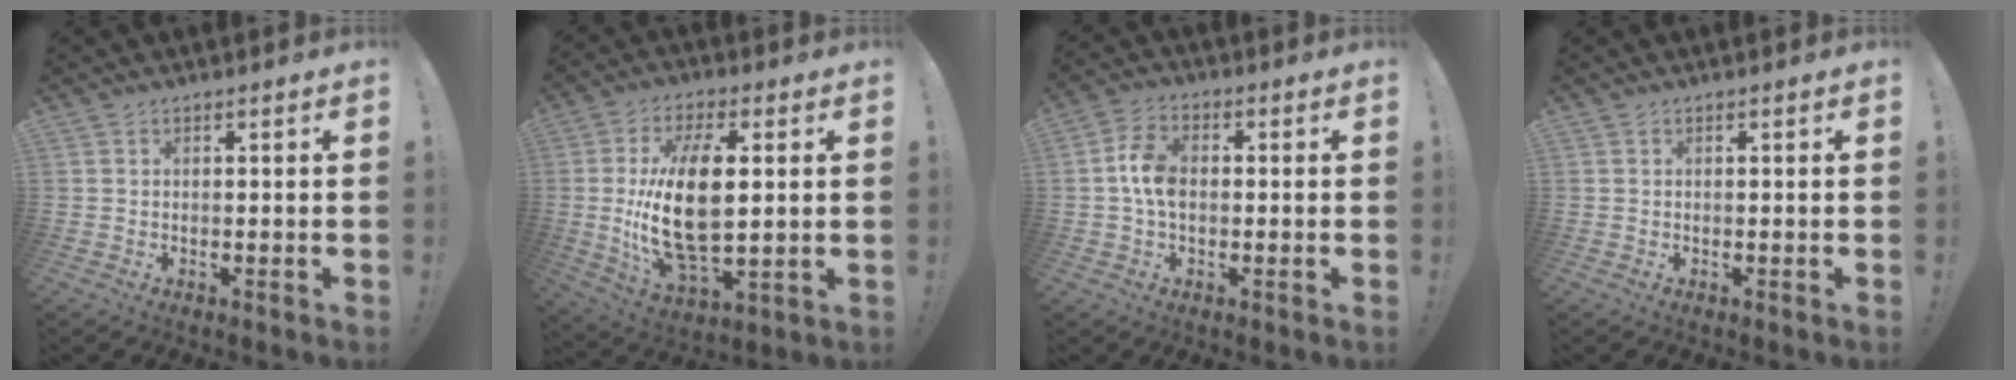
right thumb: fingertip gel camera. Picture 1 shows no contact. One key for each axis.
{"total": 20.0, "fx": 1.8, "fy": 9.7, "fz": 17.4, "tx": -0.335, "ty": -0.016, "tz": 0.027}
{"total": 8.0, "fx": -0.2, "fy": 5.3, "fz": 6.0, "tx": -0.101, "ty": 0.013, "tz": -0.003}
{"total": 0.0}